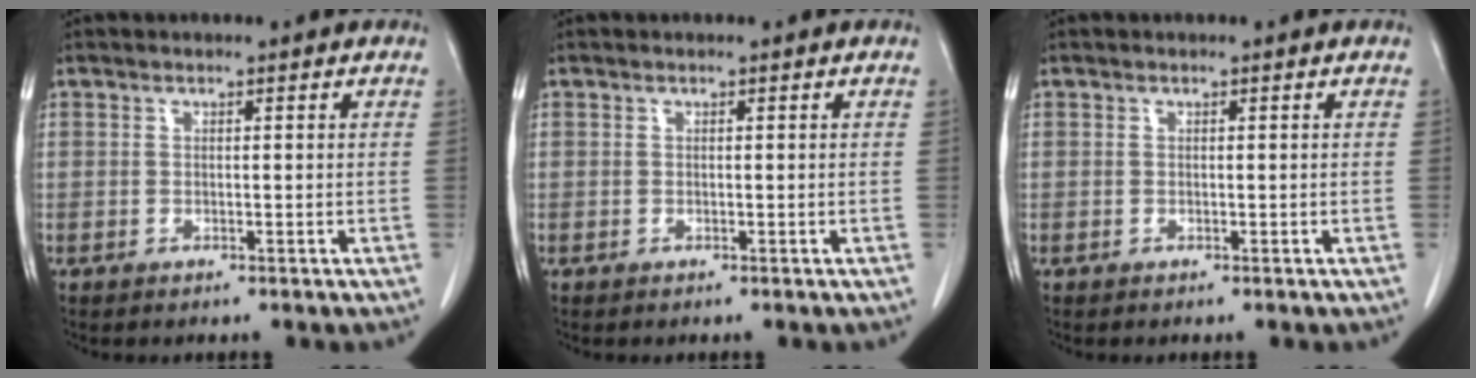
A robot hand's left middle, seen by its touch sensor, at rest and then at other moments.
{"total": 0.0}
{"total": 0.0}